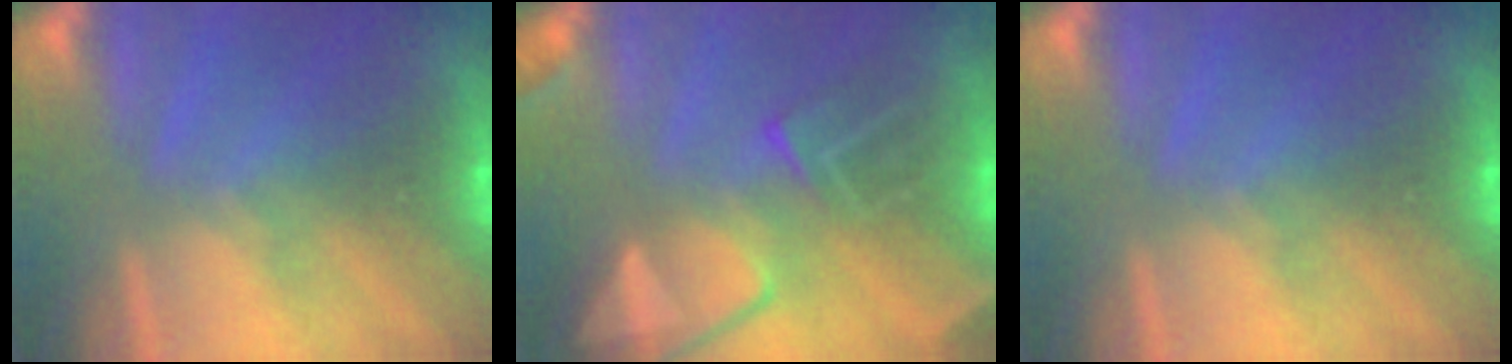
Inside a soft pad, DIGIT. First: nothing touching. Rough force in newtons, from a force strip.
{"total": 6.1}
{"total": 0.0}